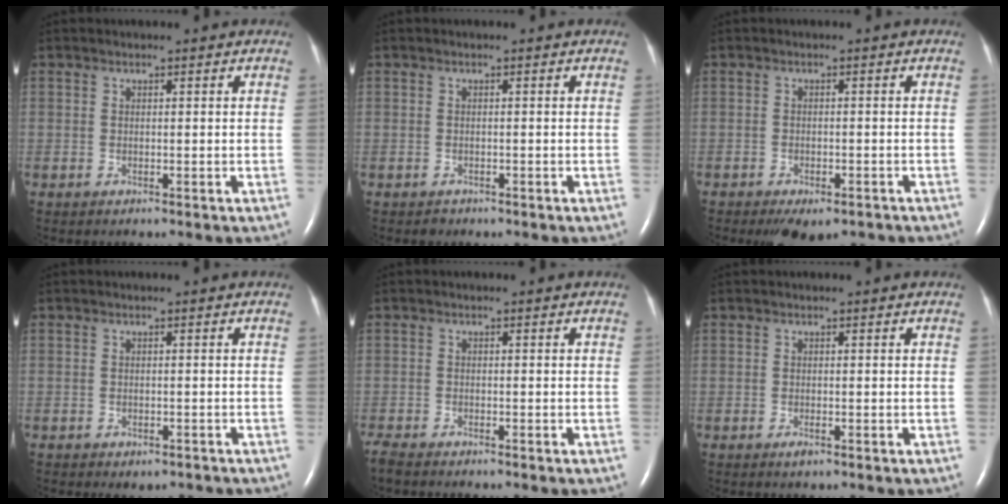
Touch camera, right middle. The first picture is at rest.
{"total": 0.6, "force": [-0.5, 0.4, -0.1], "torque": [-0.004, 0.000, -0.007]}
{"total": 5.3, "force": [-4.0, 2.3, 2.7], "torque": [-0.033, -0.005, -0.051]}
{"total": 3.3, "force": [-2.7, 1.6, 1.0], "torque": [-0.008, 0.001, -0.030]}
{"total": 2.9, "force": [-2.7, 0.0, 1.1], "torque": [-0.025, -0.010, -0.044]}
{"total": 0.7, "force": [-0.5, 0.1, 0.6], "torque": [-0.013, -0.001, -0.007]}